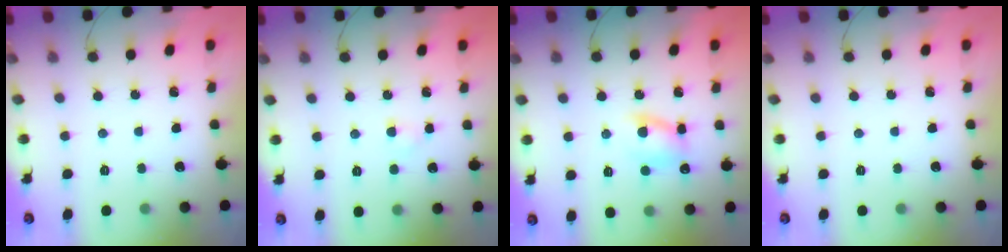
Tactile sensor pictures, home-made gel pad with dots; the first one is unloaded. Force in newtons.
{"total": 2.5, "press": 2.3, "slide": 0.9}
{"total": 7.6, "press": 7.4, "slide": 1.3}
{"total": 0.0}